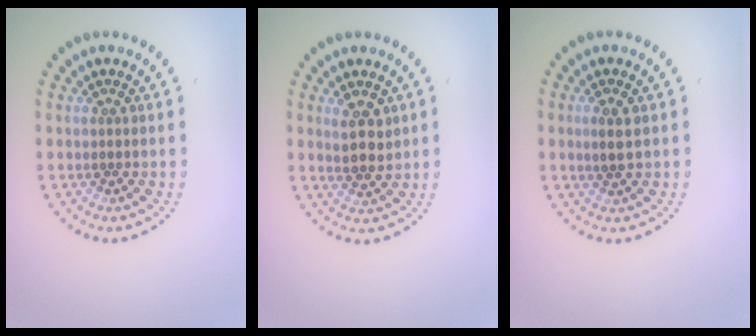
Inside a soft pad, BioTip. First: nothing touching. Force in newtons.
{"total": 2.8, "press": 2.7, "slide": 0.8}
{"total": 1.9, "press": 1.7, "slide": 0.7}